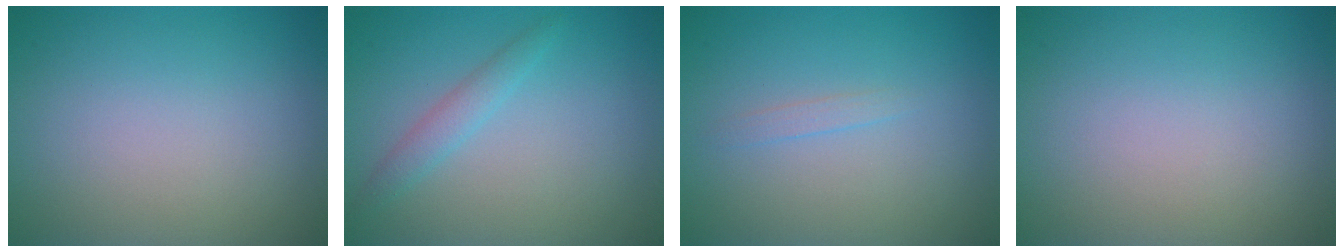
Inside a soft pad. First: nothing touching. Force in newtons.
{"total": 1.7, "press": 1.7, "slide": 0.1}
{"total": 0.7, "press": 0.7, "slide": 0.1}
{"total": 0.0}